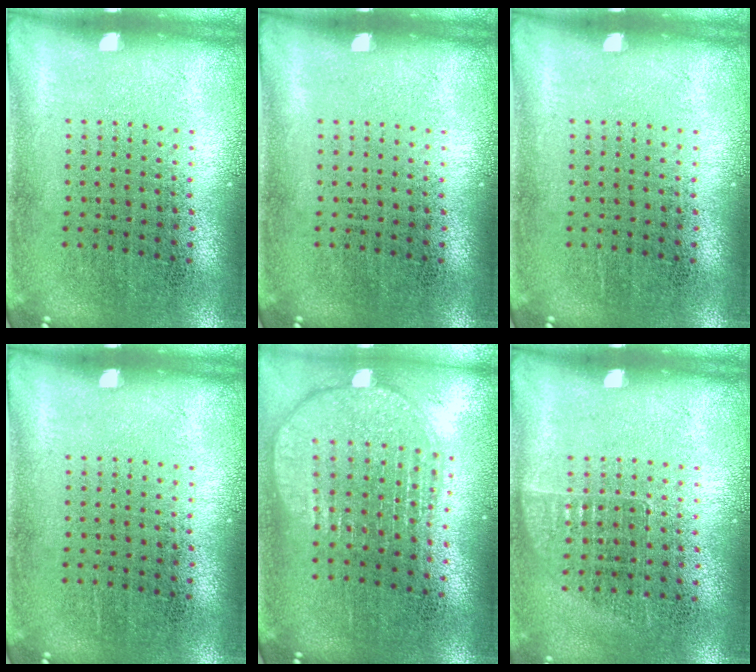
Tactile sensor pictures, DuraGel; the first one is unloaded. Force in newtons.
{"total": 0.0}
{"total": 0.0}
{"total": 0.0}
{"total": 1.9, "press": 1.7, "slide": 1.0}
{"total": 0.7, "press": 0.7, "slide": 0.1}